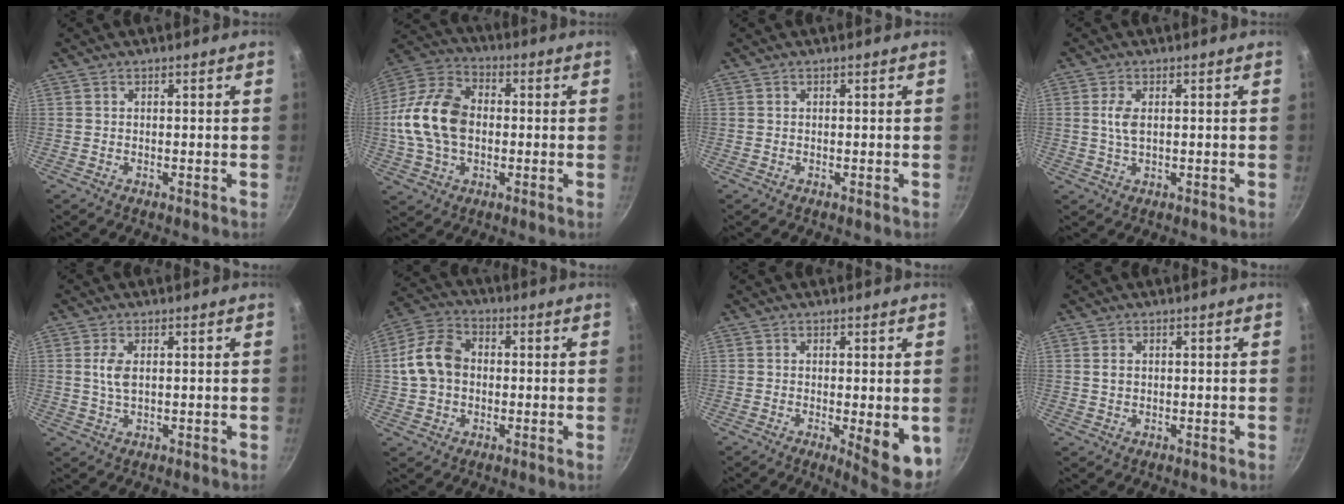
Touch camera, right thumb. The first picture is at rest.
{"total": 16.2, "force": [-0.3, 11.2, 11.8], "torque": [-0.214, 0.029, -0.019]}
{"total": 0.0}
{"total": 3.5, "force": [0.5, 1.7, 3.0], "torque": [-0.063, 0.002, 0.010]}
{"total": 3.7, "force": [0.6, 2.0, 3.1], "torque": [-0.064, 0.000, 0.013]}
{"total": 10.9, "force": [0.3, 8.3, 7.1], "torque": [-0.111, 0.023, -0.009]}
{"total": 8.0, "force": [-1.2, 2.2, 7.6], "torque": [-0.082, -0.010, -0.009]}
{"total": 1.8, "force": [0.4, 1.4, 1.0], "torque": [-0.015, 0.001, 0.006]}